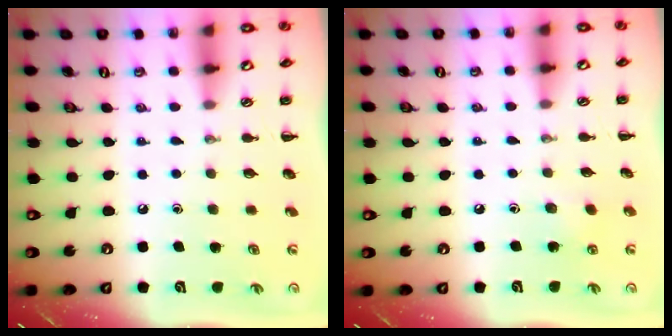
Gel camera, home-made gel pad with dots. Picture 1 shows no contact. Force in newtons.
{"total": 5.8, "press": 5.6, "slide": 1.5}